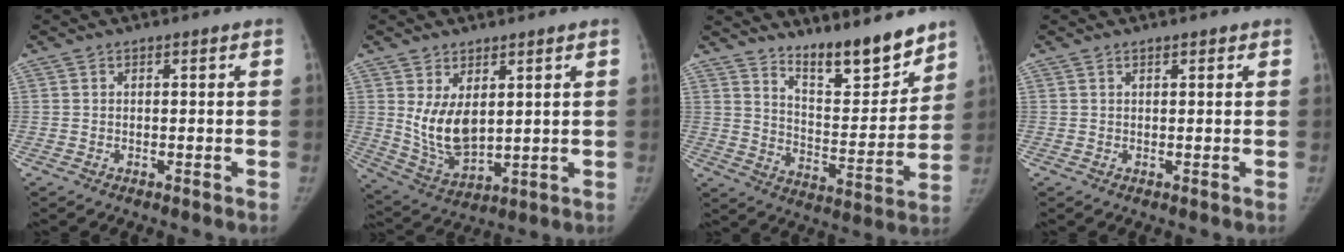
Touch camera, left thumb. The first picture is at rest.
{"total": 9.8, "force": [2.6, 5.5, 7.7], "torque": [-0.129, -0.027, 0.069]}
{"total": 14.3, "force": [11.7, 3.7, 7.4], "torque": [-0.074, -0.094, 0.198]}
{"total": 0.9, "force": [0.8, 0.4, 0.4], "torque": [-0.004, -0.004, 0.009]}